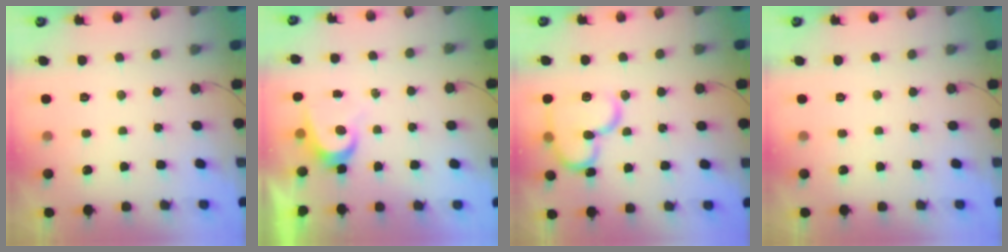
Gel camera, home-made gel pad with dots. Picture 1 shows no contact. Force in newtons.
{"total": 4.8, "press": 4.8, "slide": 0.4}
{"total": 16.0, "press": 15.9, "slide": 2.2}
{"total": 0.0}